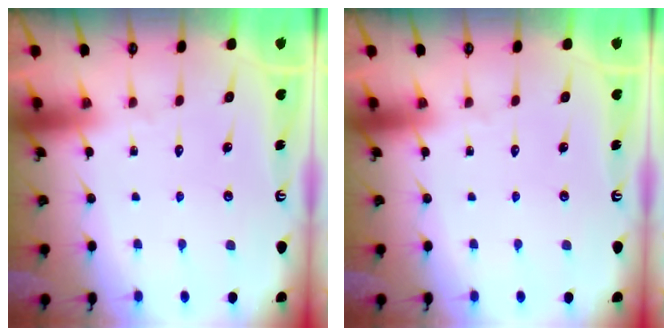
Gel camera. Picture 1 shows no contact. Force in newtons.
{"total": 0.0}